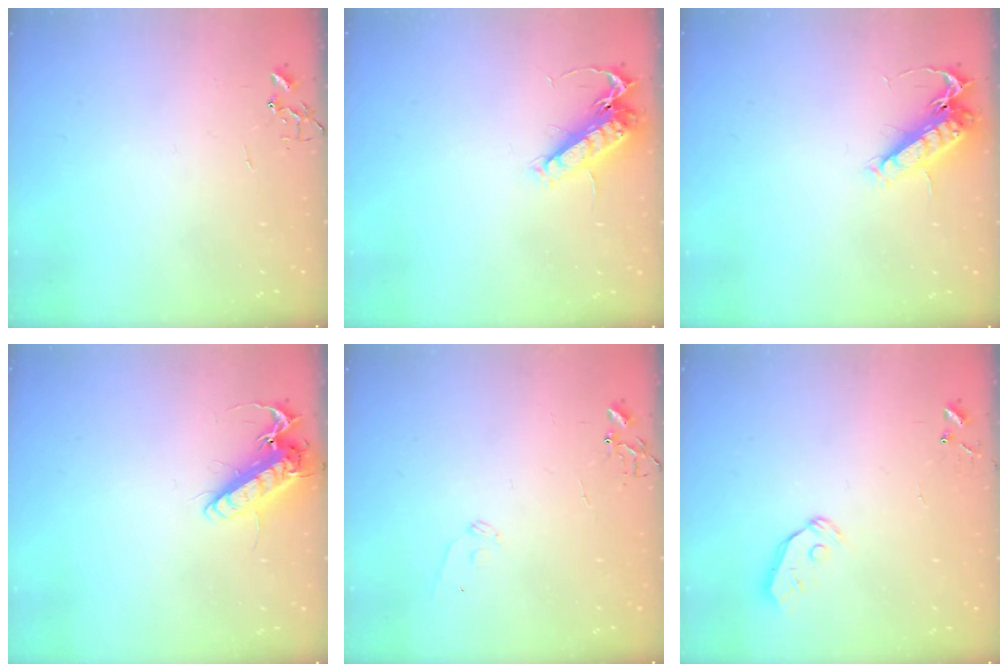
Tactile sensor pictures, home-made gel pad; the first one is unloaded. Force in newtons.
{"total": 13.8, "press": 13.8, "slide": 1.2}
{"total": 13.8, "press": 13.7, "slide": 1.5}
{"total": 13.5, "press": 13.3, "slide": 2.1}
{"total": 7.1, "press": 7.0, "slide": 0.7}
{"total": 5.3, "press": 5.3, "slide": 0.4}